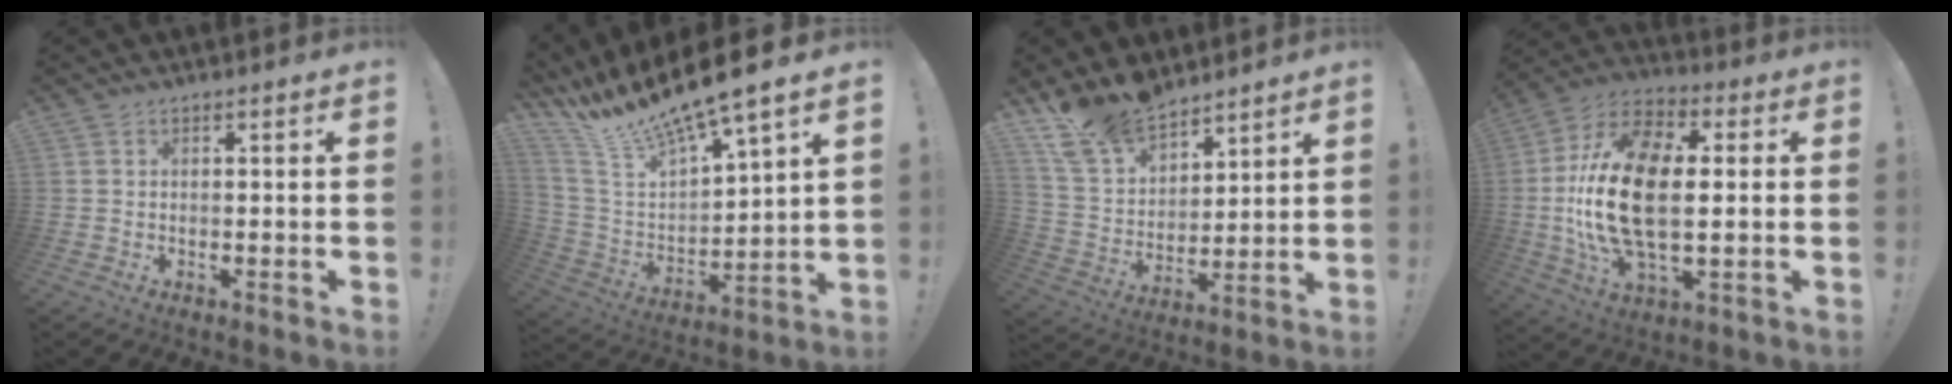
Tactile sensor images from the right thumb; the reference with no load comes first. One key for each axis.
{"total": 14.5, "fx": 11.8, "fy": 2.8, "fz": 8.0, "tx": -0.162, "ty": -0.090, "tz": 0.200}
{"total": 15.4, "fx": 13.3, "fy": 6.6, "fz": 3.8, "tx": -0.088, "ty": -0.104, "tz": 0.251}
{"total": 21.8, "fx": 0.0, "fy": 11.6, "fz": 18.4, "tx": -0.370, "ty": 0.000, "tz": 0.001}